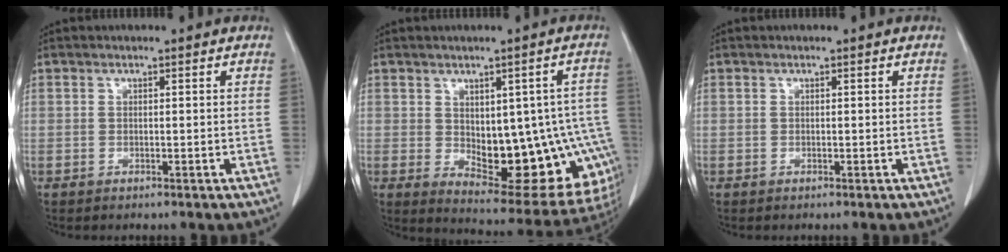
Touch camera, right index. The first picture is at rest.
{"total": 16.7, "force": [-1.9, 8.8, 14.1], "torque": [-0.136, 0.012, 0.003]}
{"total": 0.0}